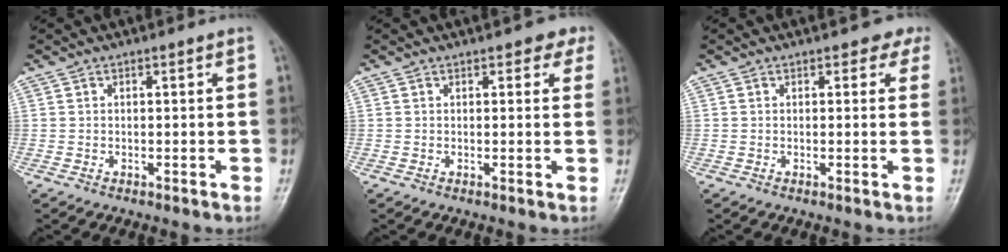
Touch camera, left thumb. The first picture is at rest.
{"total": 3.3, "force": [2.8, 1.7, 0.6], "torque": [0.024, -0.013, 0.016]}
{"total": 2.5, "force": [2.0, 1.4, 0.2], "torque": [0.023, -0.010, 0.004]}